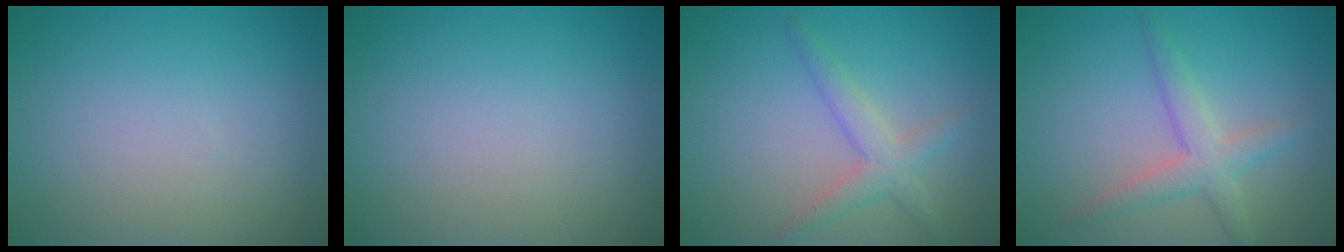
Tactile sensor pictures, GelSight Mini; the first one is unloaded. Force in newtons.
{"total": 0.0}
{"total": 2.7, "press": 2.7, "slide": 0.1}
{"total": 3.0, "press": 3.0, "slide": 0.2}